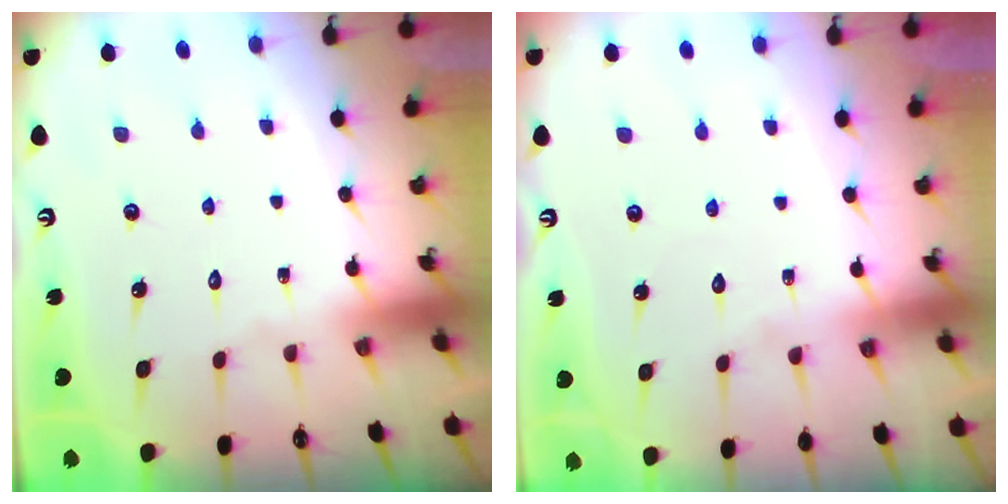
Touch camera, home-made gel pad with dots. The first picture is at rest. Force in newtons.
{"total": 2.9, "press": 2.9, "slide": 0.3}